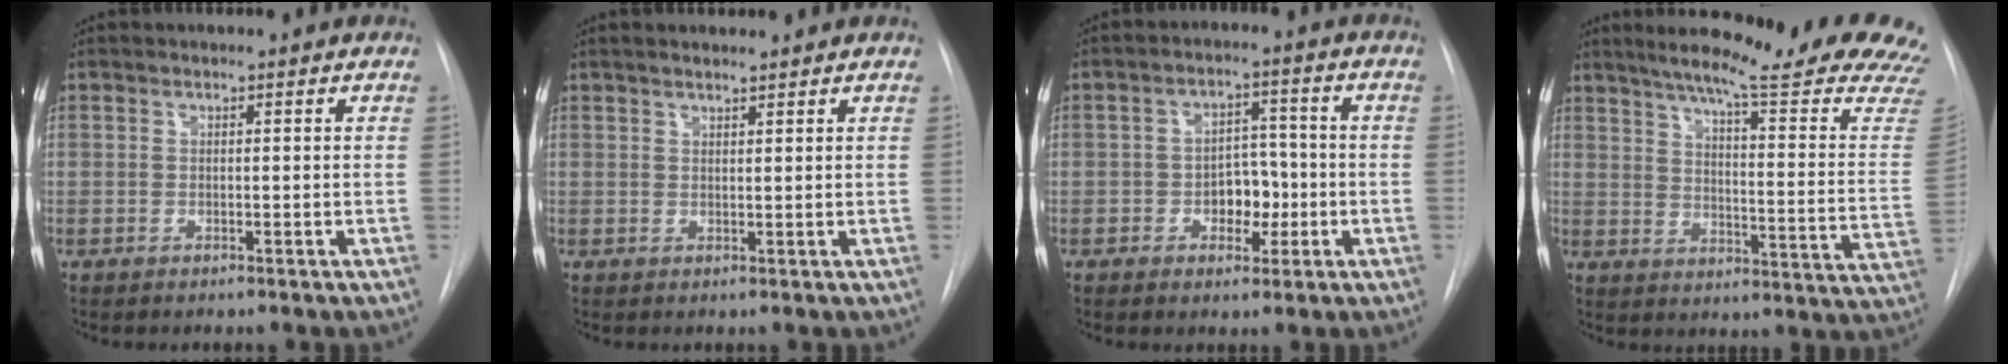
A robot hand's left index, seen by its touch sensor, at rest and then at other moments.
{"total": 3.6, "force": [3.1, 0.4, 1.9], "torque": [-0.027, 0.019, 0.048]}
{"total": 4.8, "force": [-1.5, 3.1, 3.3], "torque": [-0.046, 0.013, -0.023]}
{"total": 29.2, "force": [25.0, 1.4, 14.9], "torque": [-0.185, -0.100, 0.300]}